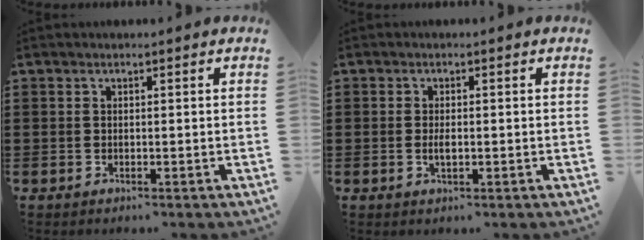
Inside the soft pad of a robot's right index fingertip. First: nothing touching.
{"total": 1.8, "force": [-0.2, 0.7, 1.7], "torque": [-0.031, -0.001, -0.004]}